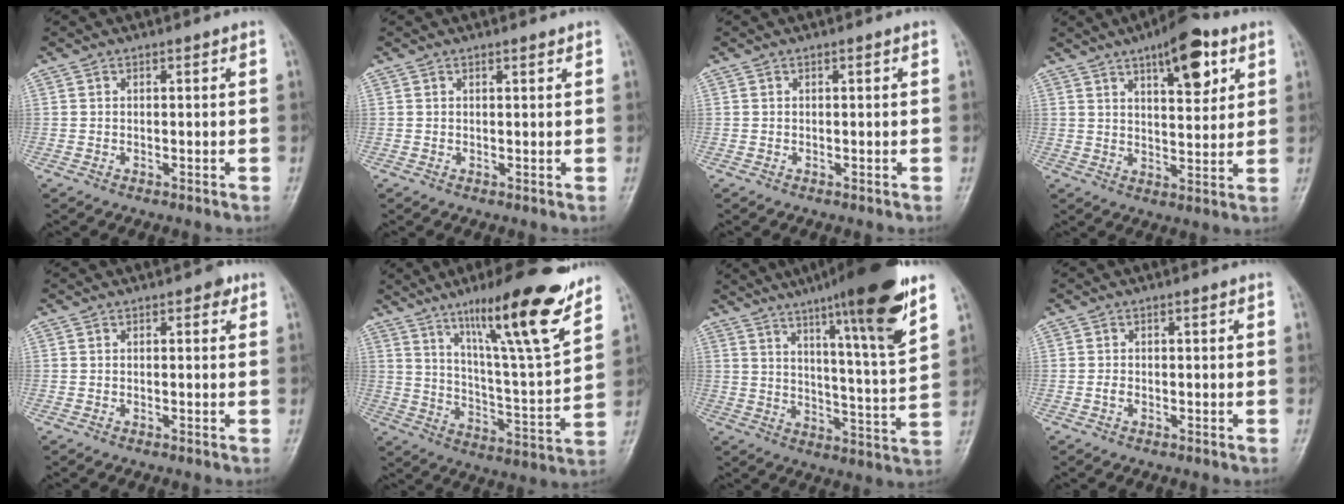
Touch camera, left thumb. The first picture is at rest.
{"total": 0.8, "force": [0.6, 0.2, 0.5], "torque": [-0.008, -0.004, 0.010]}
{"total": 0.0}
{"total": 11.6, "force": [6.0, 4.4, 9.0], "torque": [-0.106, -0.026, 0.086]}
{"total": 1.5, "force": [0.7, 0.9, 1.0], "torque": [-0.001, 0.001, 0.004]}
{"total": 20.6, "force": [13.5, 2.7, 15.3], "torque": [-0.214, -0.072, 0.218]}
{"total": 19.8, "force": [11.8, 1.6, 15.9], "torque": [-0.218, -0.055, 0.175]}
{"total": 1.0, "force": [-0.2, 0.6, 0.8], "torque": [-0.013, 0.003, -0.005]}